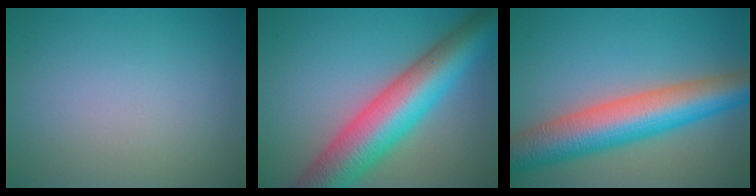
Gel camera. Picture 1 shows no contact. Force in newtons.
{"total": 11.0, "press": 11.0, "slide": 0.3}
{"total": 9.7, "press": 9.7, "slide": 0.3}